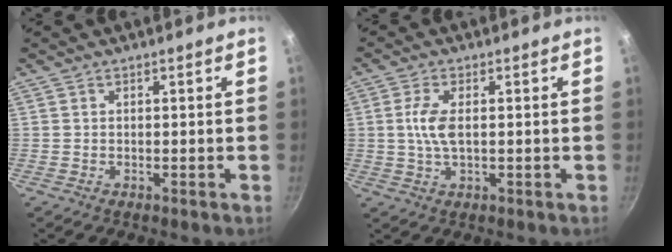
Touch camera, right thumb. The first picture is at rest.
{"total": 5.3, "force": [0.4, 2.3, 4.7], "torque": [-0.105, 0.003, 0.006]}